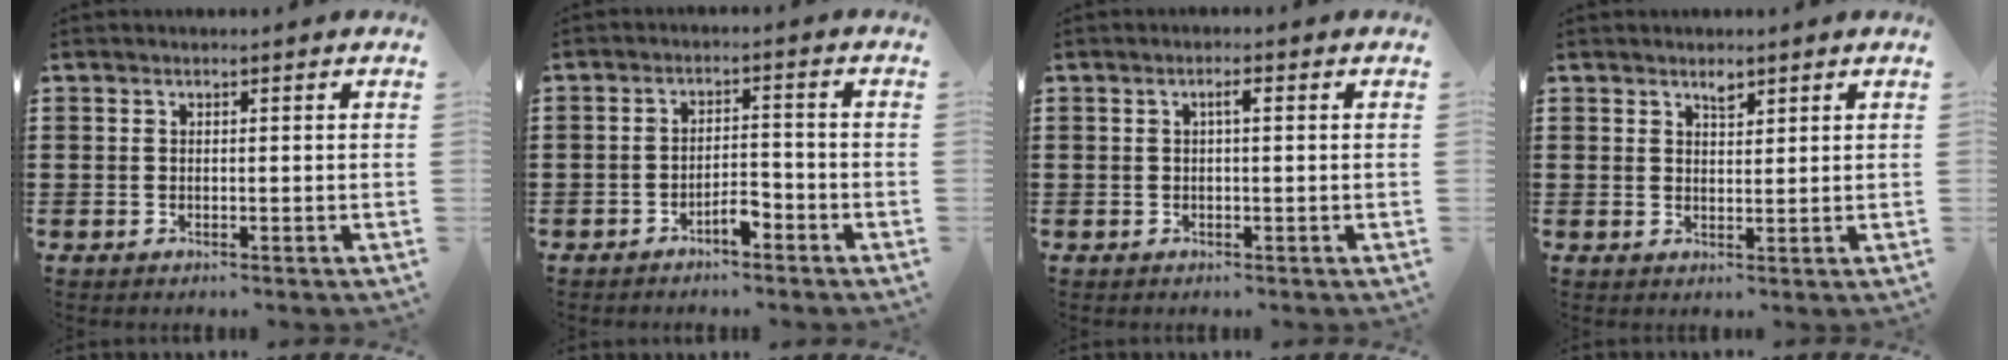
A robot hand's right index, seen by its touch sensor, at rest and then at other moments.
{"total": 3.3, "force": [-2.5, 0.9, 1.9], "torque": [-0.034, 0.007, -0.048]}
{"total": 1.5, "force": [0.1, 0.2, 1.5], "torque": [-0.028, 0.003, 0.001]}
{"total": 1.8, "force": [1.4, 0.7, 0.9], "torque": [-0.013, -0.001, 0.024]}